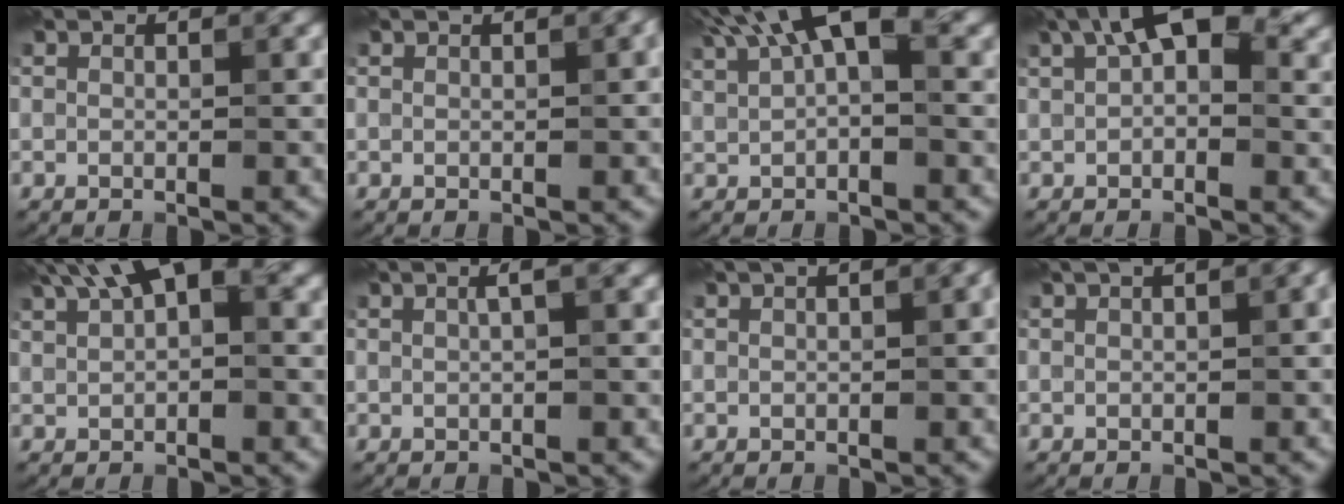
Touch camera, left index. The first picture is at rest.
{"total": 0.6, "force": [0.4, 0.0, 0.5], "torque": [-0.003, 0.007, 0.006]}
{"total": 6.7, "force": [3.3, 2.3, 5.3], "torque": [-0.089, 0.018, 0.053]}
{"total": 7.1, "force": [2.8, 3.6, 5.4], "torque": [-0.079, 0.016, 0.033]}
{"total": 6.6, "force": [3.4, 2.5, 5.1], "torque": [-0.084, 0.024, 0.055]}
{"total": 1.9, "force": [0.6, 0.5, 1.7], "torque": [-0.024, 0.010, 0.002]}
{"total": 2.2, "force": [0.9, 0.6, 2.0], "torque": [-0.021, 0.008, 0.013]}
{"total": 2.7, "force": [1.1, 0.8, 2.3], "torque": [-0.025, 0.009, 0.017]}